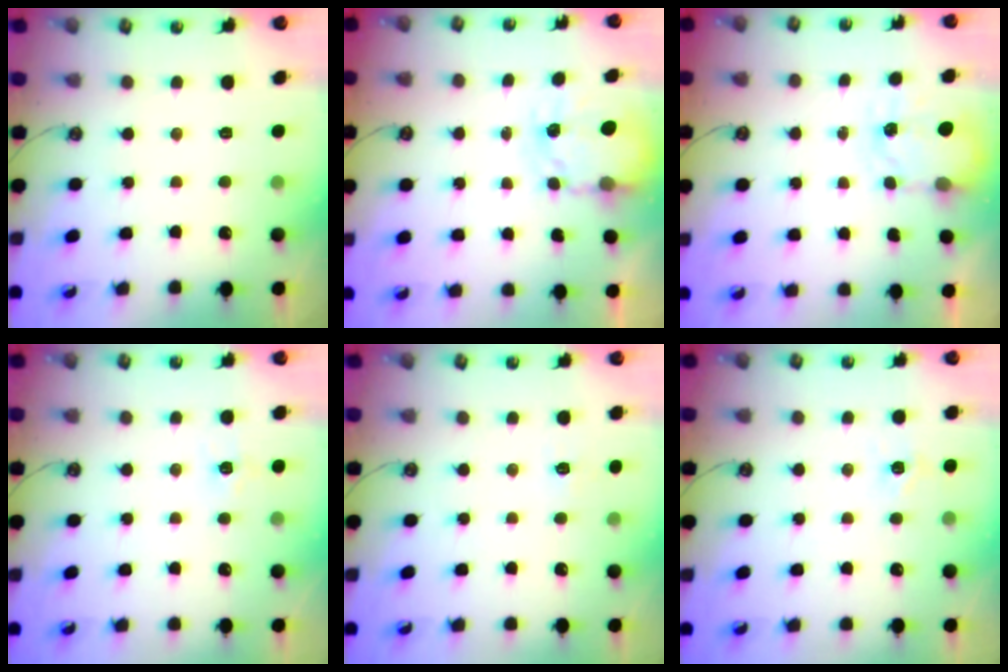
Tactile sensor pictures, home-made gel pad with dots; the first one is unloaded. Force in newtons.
{"total": 3.9, "press": 3.9, "slide": 0.3}
{"total": 3.9, "press": 3.8, "slide": 0.6}
{"total": 6.8, "press": 6.8, "slide": 0.6}
{"total": 5.3, "press": 5.2, "slide": 0.5}
{"total": 5.2, "press": 5.1, "slide": 0.8}